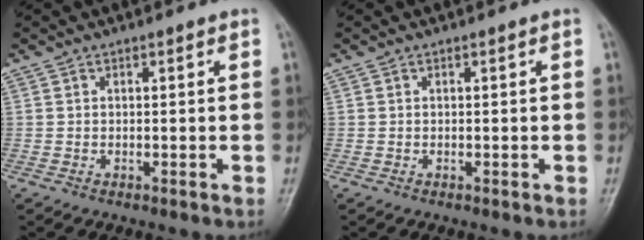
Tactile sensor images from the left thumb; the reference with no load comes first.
{"total": 0.0}